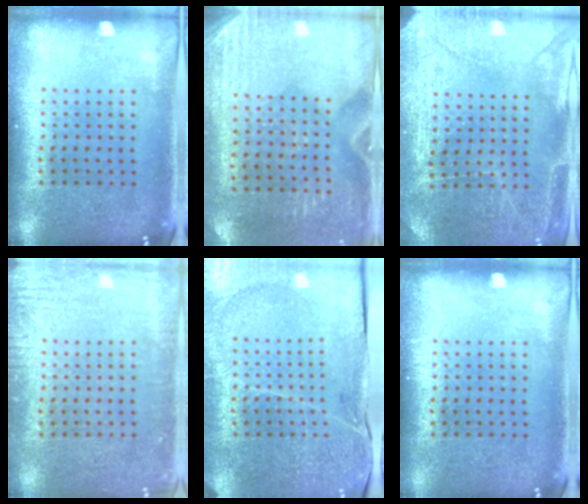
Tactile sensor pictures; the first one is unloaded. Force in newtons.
{"total": 2.8, "press": 2.5, "slide": 1.3}
{"total": 2.9, "press": 2.8, "slide": 0.3}
{"total": 2.5, "press": 2.5, "slide": 0.3}
{"total": 3.3, "press": 3.3, "slide": 0.4}
{"total": 0.0}